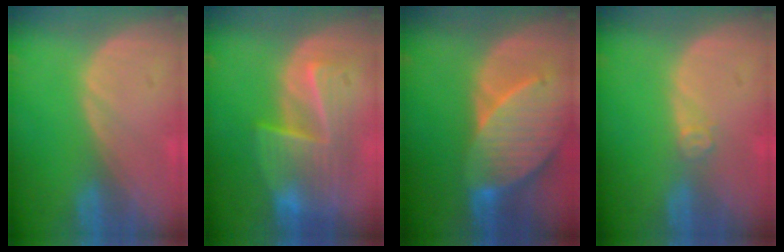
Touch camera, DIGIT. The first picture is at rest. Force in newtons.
{"total": 7.7, "press": 7.6, "slide": 1.4}
{"total": 9.8, "press": 8.8, "slide": 4.3}
{"total": 1.7, "press": 1.4, "slide": 1.0}